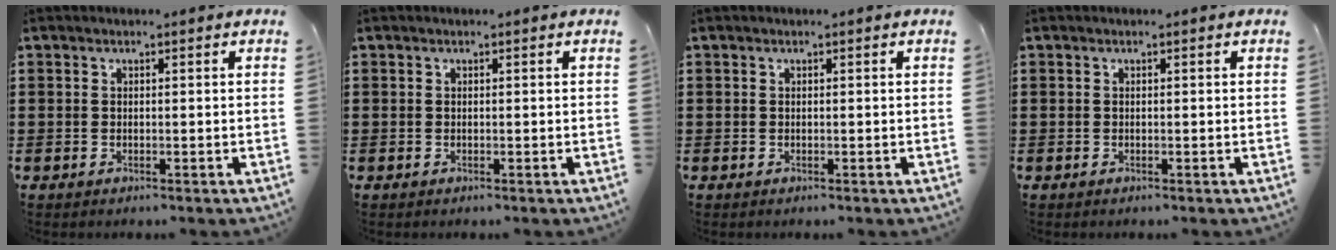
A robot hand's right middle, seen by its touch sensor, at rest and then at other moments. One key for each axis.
{"total": 0.0}
{"total": 0.0}
{"total": 0.0}